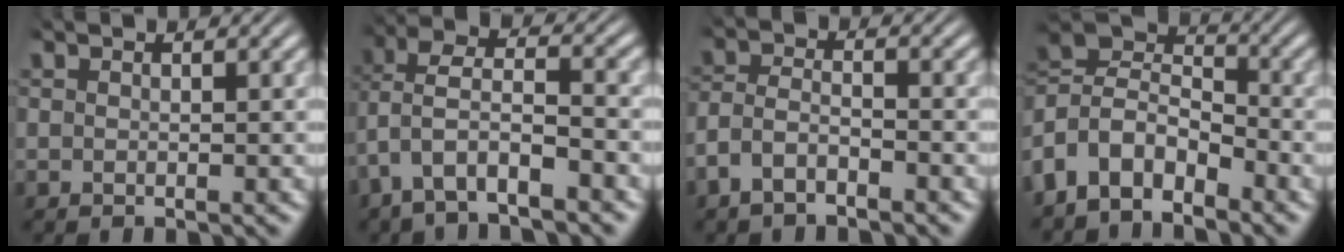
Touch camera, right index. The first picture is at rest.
{"total": 4.2, "force": [-0.4, 3.0, 2.9], "torque": [-0.088, -0.015, 0.000]}
{"total": 4.2, "force": [-2.2, 3.1, 1.8], "torque": [-0.056, -0.009, -0.039]}
{"total": 9.3, "force": [0.1, 8.0, 4.8], "torque": [-0.125, -0.019, -0.007]}